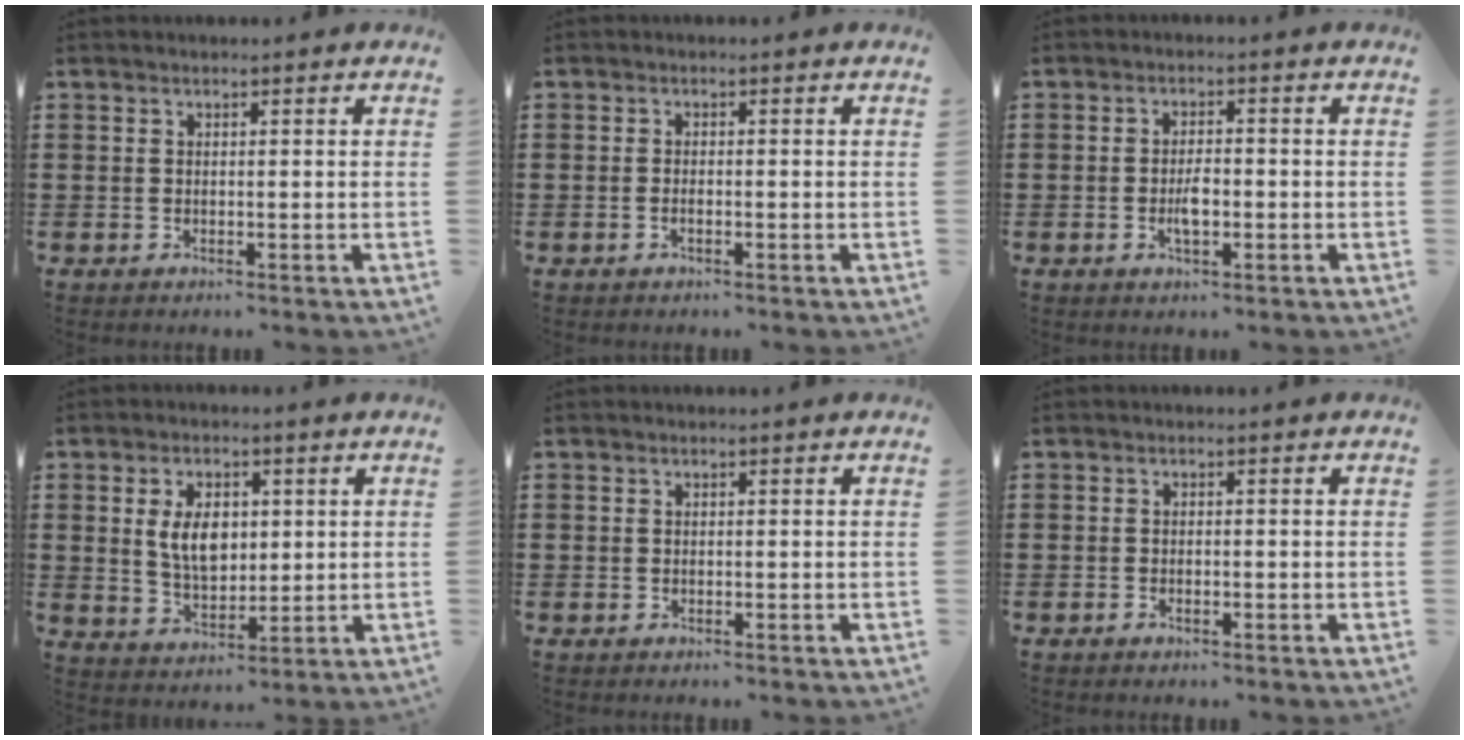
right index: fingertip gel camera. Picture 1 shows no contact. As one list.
[{"total": 0.8, "force": [-0.5, 0.0, 0.7], "torque": [-0.016, -0.008, -0.007]}, {"total": 3.3, "force": [-0.8, 1.4, 2.9], "torque": [-0.060, 0.000, -0.015]}, {"total": 6.5, "force": [1.2, 4.0, 5.0], "torque": [-0.107, 0.008, 0.015]}, {"total": 0.0}, {"total": 0.6, "force": [-0.4, 0.4, 0.4], "torque": [-0.009, -0.003, -0.006]}]